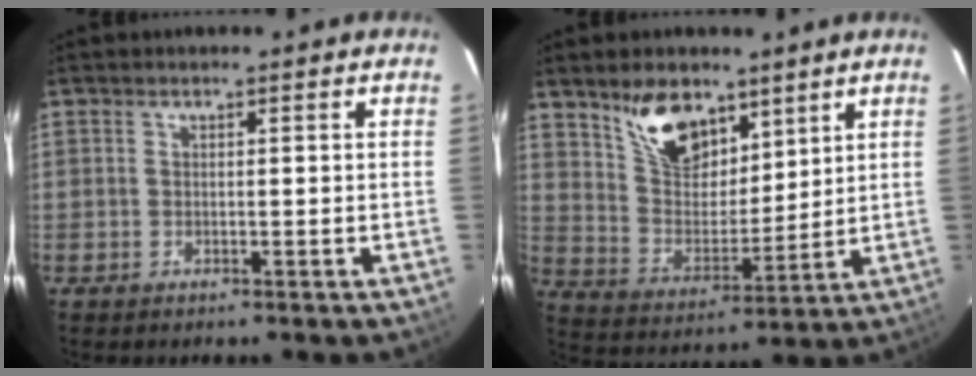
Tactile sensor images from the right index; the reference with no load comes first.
{"total": 12.2, "force": [8.2, 6.5, 6.4], "torque": [-0.115, 0.008, 0.162]}